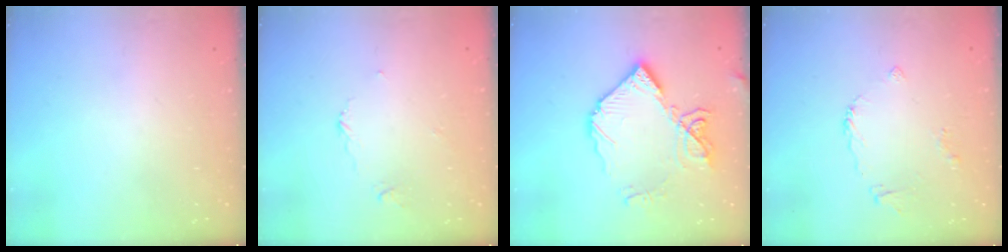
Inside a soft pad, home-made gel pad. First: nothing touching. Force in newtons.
{"total": 3.4, "press": 3.4, "slide": 0.4}
{"total": 13.7, "press": 13.7, "slide": 0.5}
{"total": 4.8, "press": 4.8, "slide": 0.7}